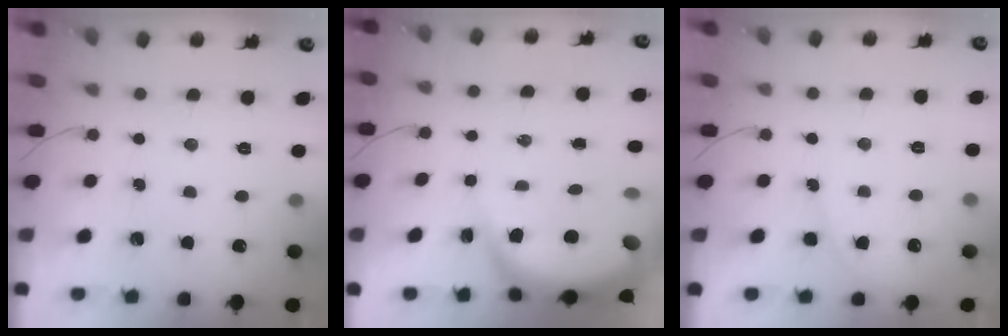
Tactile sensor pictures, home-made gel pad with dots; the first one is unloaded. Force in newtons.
{"total": 6.4, "press": 6.3, "slide": 1.1}
{"total": 4.8, "press": 4.8, "slide": 0.5}